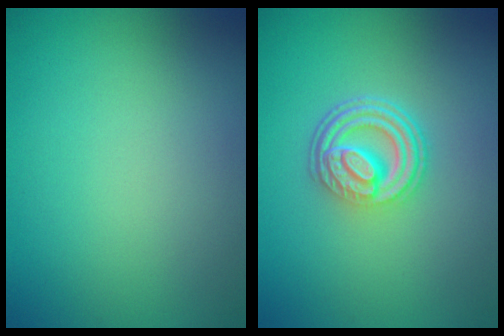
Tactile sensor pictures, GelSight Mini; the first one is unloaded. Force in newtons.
{"total": 4.9, "press": 3.5, "slide": 3.4}